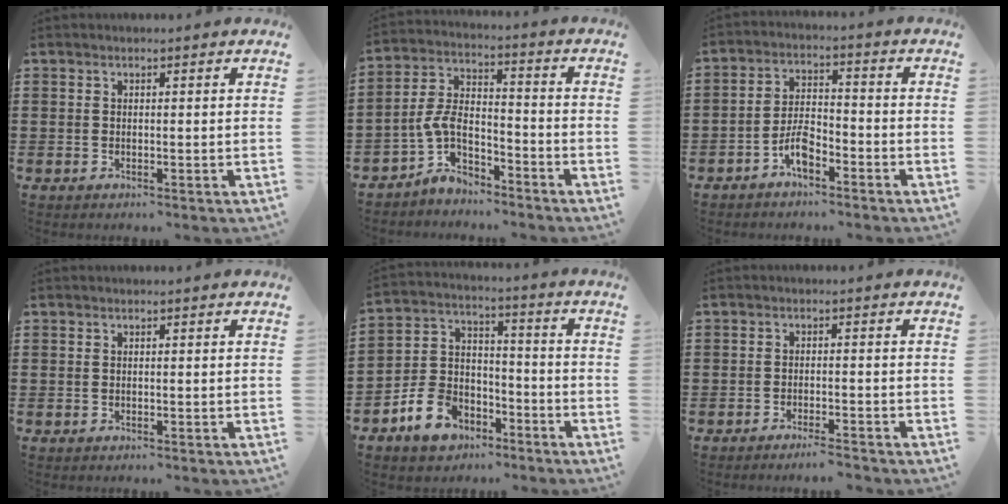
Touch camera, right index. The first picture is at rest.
{"total": 6.1, "force": [-4.0, 3.1, 3.5], "torque": [-0.091, -0.012, -0.086]}
{"total": 5.1, "force": [-3.2, 2.1, 3.4], "torque": [-0.078, 0.004, -0.065]}
{"total": 0.0}
{"total": 8.7, "force": [-6.0, 5.7, 2.9], "torque": [-0.081, 0.033, -0.115]}
{"total": 2.4, "force": [-2.3, -0.2, 0.8], "torque": [-0.014, -0.001, -0.045]}